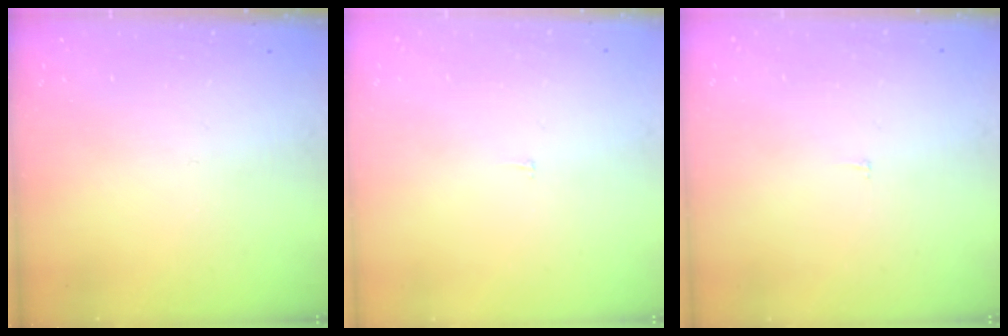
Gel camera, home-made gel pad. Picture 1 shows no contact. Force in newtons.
{"total": 2.3, "press": 2.3, "slide": 0.2}
{"total": 2.3, "press": 2.3, "slide": 0.2}